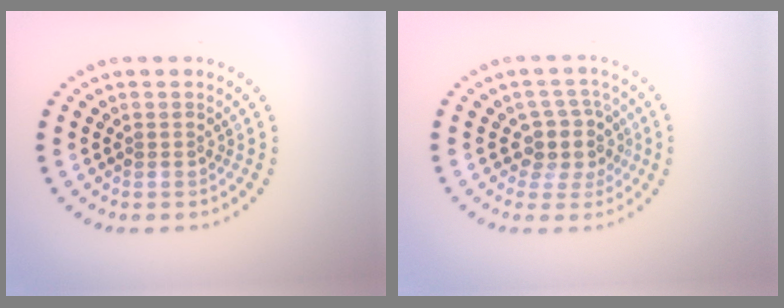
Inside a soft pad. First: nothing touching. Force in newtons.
{"total": 3.2, "press": 2.6, "slide": 2.0}